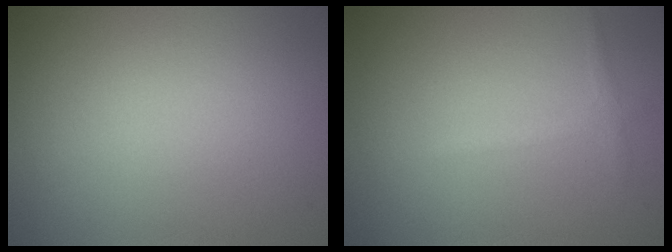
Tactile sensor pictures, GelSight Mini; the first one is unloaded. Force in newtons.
{"total": 1.1, "press": 1.1, "slide": 0.1}